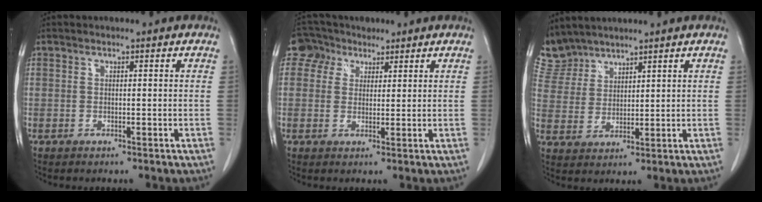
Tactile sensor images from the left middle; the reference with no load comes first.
{"total": 4.4, "force": [2.5, 3.6, 0.1], "torque": [-0.006, 0.020, 0.046]}
{"total": 6.0, "force": [5.8, 1.5, -0.4], "torque": [-0.004, 0.009, 0.131]}